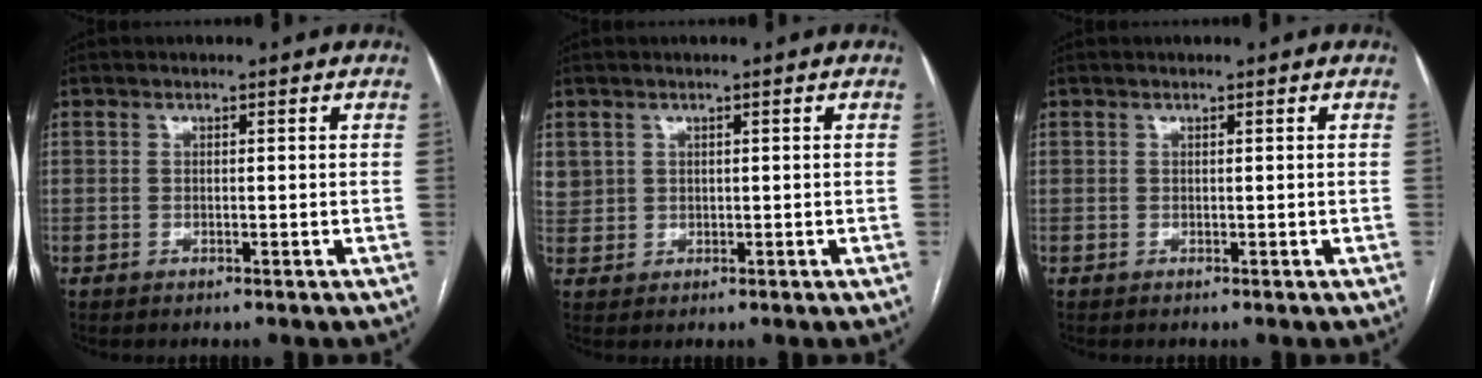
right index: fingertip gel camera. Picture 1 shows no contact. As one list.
[{"total": 2.8, "force": [1.2, 2.5, 0.5], "torque": [-0.001, 0.010, 0.028]}, {"total": 0.0}]